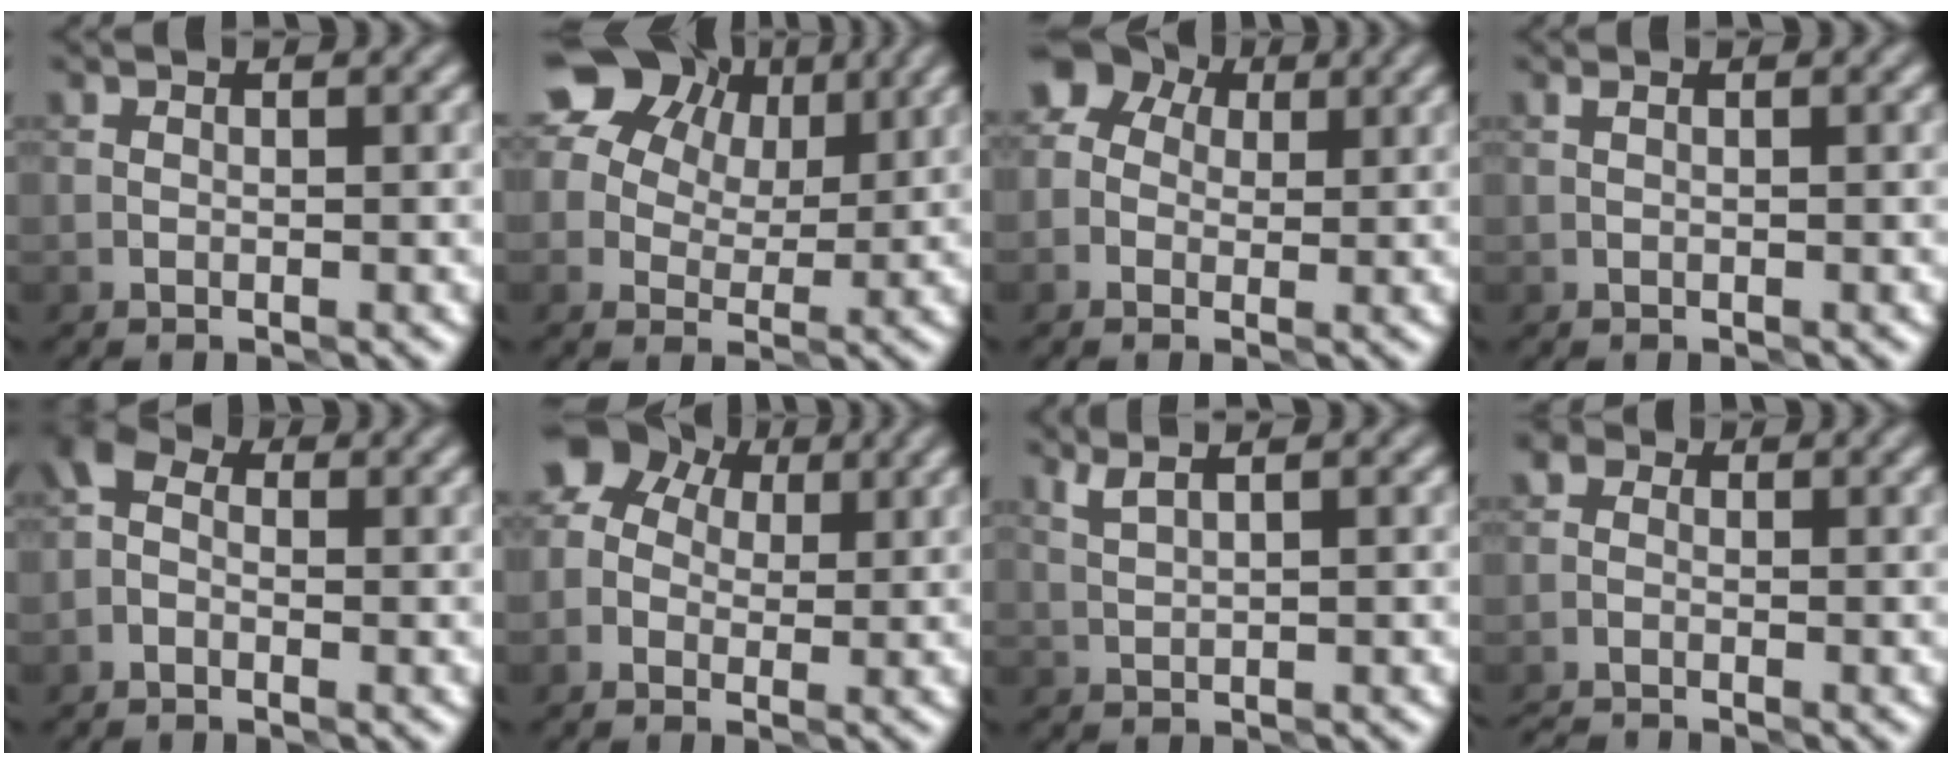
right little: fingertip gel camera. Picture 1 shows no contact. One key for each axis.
{"total": 10.6, "fx": 5.2, "fy": 7.0, "fz": 6.1, "tx": -0.092, "ty": 0.034, "tz": 0.076}
{"total": 4.5, "fx": 1.5, "fy": 3.6, "fz": 2.3, "tx": -0.033, "ty": 0.024, "tz": 0.001}
{"total": 0.0}
{"total": 2.1, "fx": -0.5, "fy": 1.5, "fz": 1.4, "tx": -0.032, "ty": 0.010, "tz": -0.021}
{"total": 6.3, "fx": 1.8, "fy": 4.9, "fz": 3.5, "tx": -0.054, "ty": 0.035, "tz": 0.007}
{"total": 2.5, "fx": 1.8, "fy": 0.9, "fz": 1.5, "tx": -0.008, "ty": 0.010, "tz": 0.012}
{"total": 2.0, "fx": -1.7, "fy": 0.9, "fz": 0.6, "tx": -0.005, "ty": -0.006, "tz": -0.033}